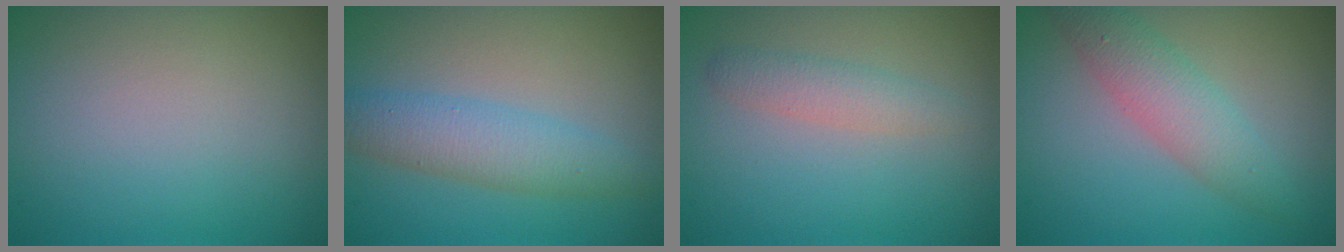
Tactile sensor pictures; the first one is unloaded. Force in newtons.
{"total": 3.7, "press": 3.7, "slide": 0.1}
{"total": 1.8, "press": 1.8, "slide": 0.0}
{"total": 3.5, "press": 3.5, "slide": 0.1}